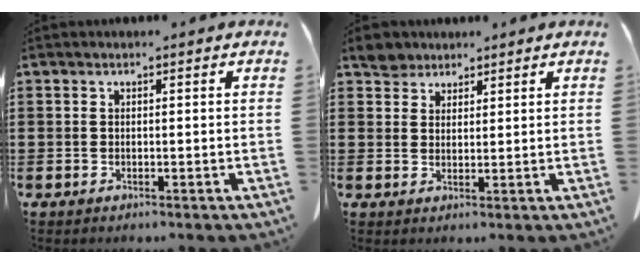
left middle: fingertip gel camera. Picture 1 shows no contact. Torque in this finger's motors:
{"motor_torque": [0.01, 0.00, 0.00, 0.00]}